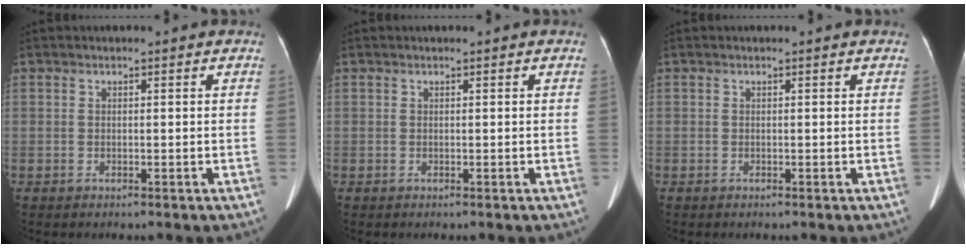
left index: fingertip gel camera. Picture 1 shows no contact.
{"total": 0.0}
{"total": 0.5, "force": [-0.5, 0.1, -0.2], "torque": [0.004, -0.006, -0.008]}